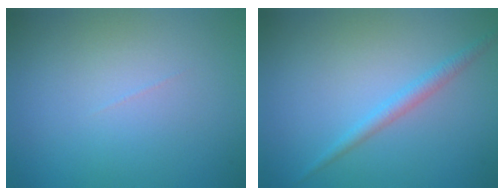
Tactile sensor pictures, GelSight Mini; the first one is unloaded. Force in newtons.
{"total": 1.7, "press": 1.7, "slide": 0.1}